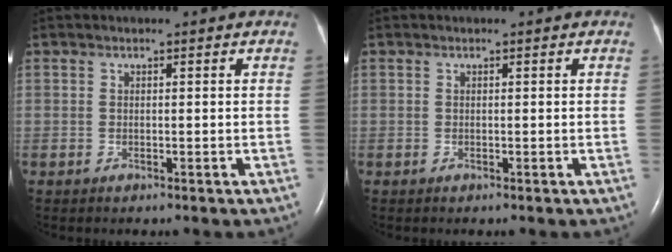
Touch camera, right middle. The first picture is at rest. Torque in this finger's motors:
{"motor_torque": [0.00, 0.00, -0.01, 0.00]}